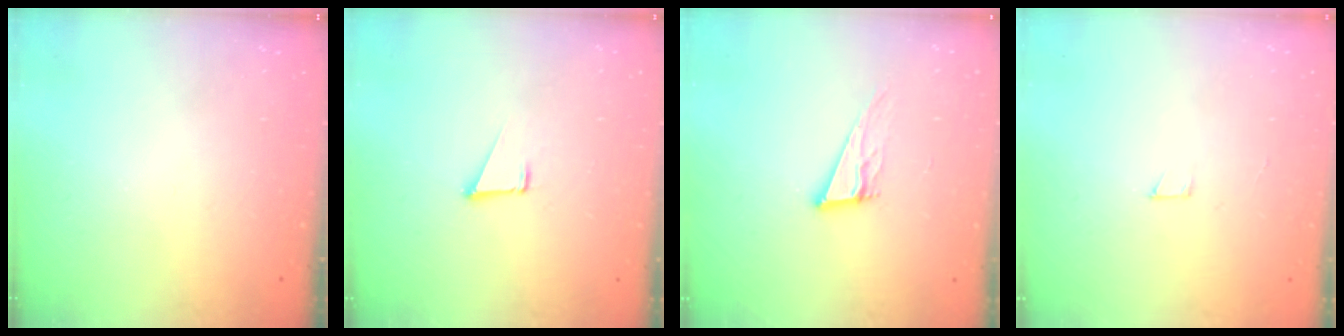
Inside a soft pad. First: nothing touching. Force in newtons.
{"total": 1.6, "press": 1.5, "slide": 0.1}
{"total": 10.9, "press": 10.4, "slide": 3.3}
{"total": 2.0, "press": 2.0, "slide": 0.0}